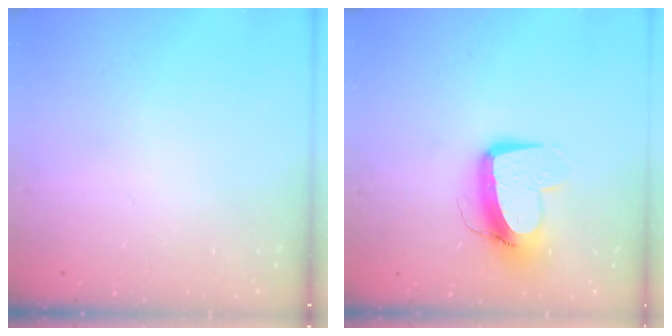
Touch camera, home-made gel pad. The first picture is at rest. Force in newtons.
{"total": 11.5, "press": 11.5, "slide": 1.4}